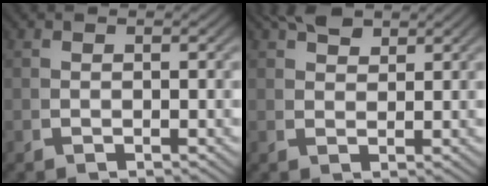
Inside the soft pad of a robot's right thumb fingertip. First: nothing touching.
{"total": 3.4, "force": [2.8, 1.2, 1.6], "torque": [-0.020, 0.004, 0.053]}